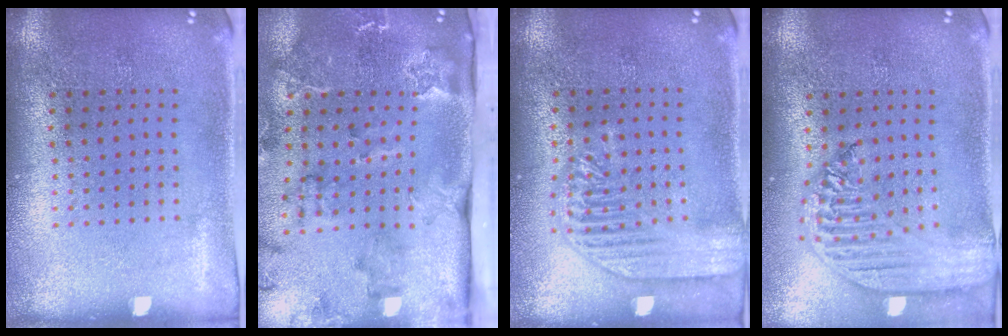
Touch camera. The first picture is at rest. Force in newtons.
{"total": 2.6, "press": 2.4, "slide": 1.1}
{"total": 1.9, "press": 1.9, "slide": 0.2}
{"total": 2.6, "press": 2.1, "slide": 1.4}